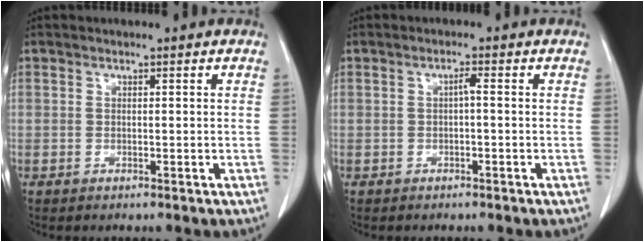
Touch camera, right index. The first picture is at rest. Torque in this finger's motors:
{"motor_torque": [0.23, -0.20, 0.05, 0.03]}